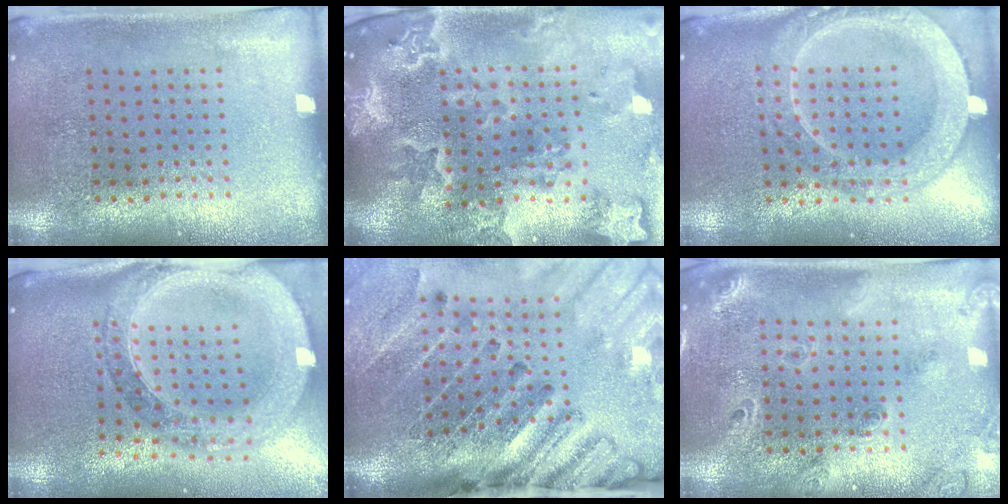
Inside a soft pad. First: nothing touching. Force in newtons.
{"total": 4.6, "press": 3.7, "slide": 2.8}
{"total": 2.7, "press": 2.7, "slide": 0.3}
{"total": 2.5, "press": 2.2, "slide": 1.2}
{"total": 4.5, "press": 3.3, "slide": 3.0}
{"total": 1.8, "press": 1.5, "slide": 1.0}